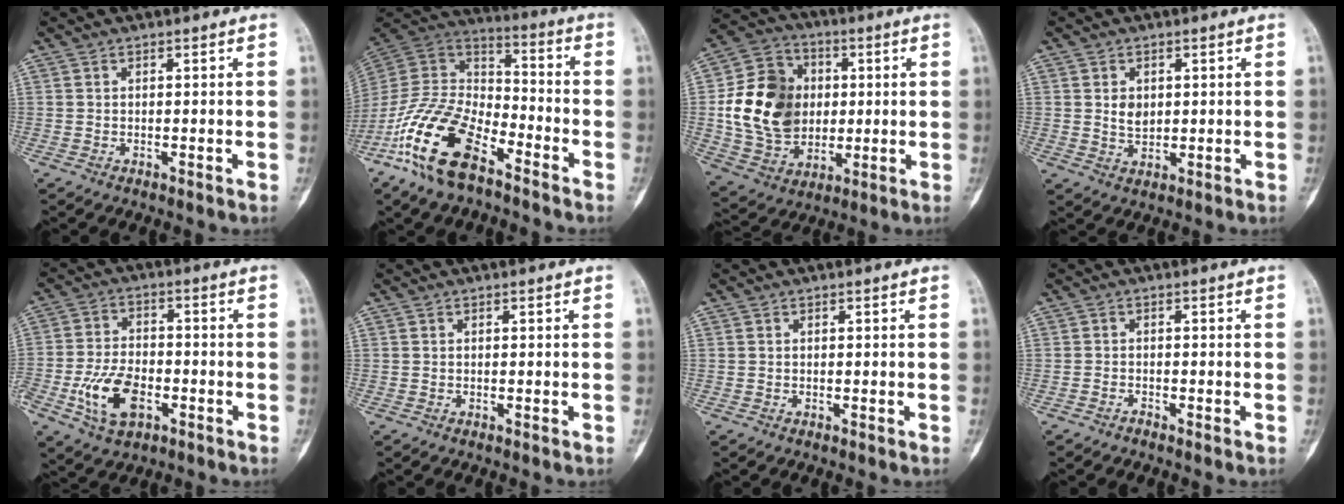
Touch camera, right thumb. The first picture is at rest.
{"total": 18.7, "force": [-11.2, 8.5, 12.4], "torque": [-0.229, 0.062, -0.220]}
{"total": 19.2, "force": [1.5, 14.9, 11.9], "torque": [-0.191, 0.008, 0.034]}
{"total": 3.5, "force": [0.7, 2.6, 2.2], "torque": [-0.024, -0.008, 0.019]}
{"total": 10.9, "force": [-4.1, 6.3, 7.8], "torque": [-0.147, 0.016, -0.074]}
{"total": 0.0}
{"total": 0.0}
{"total": 0.7, "force": [-0.7, 0.1, -0.1], "torque": [0.000, -0.001, -0.017]}